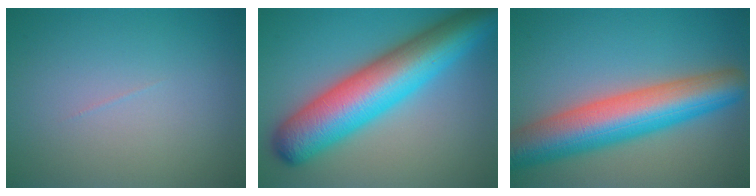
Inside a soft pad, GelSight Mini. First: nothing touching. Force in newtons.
{"total": 11.7, "press": 11.7, "slide": 0.2}
{"total": 10.1, "press": 10.0, "slide": 0.4}